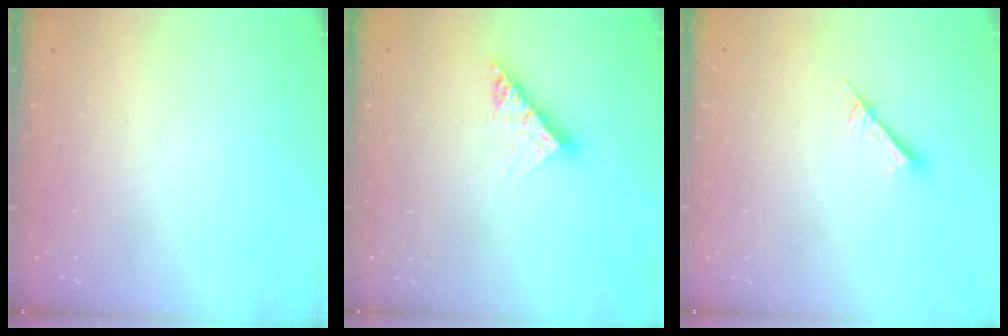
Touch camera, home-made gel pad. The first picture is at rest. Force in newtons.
{"total": 8.6, "press": 8.5, "slide": 0.9}
{"total": 1.7, "press": 1.6, "slide": 0.1}